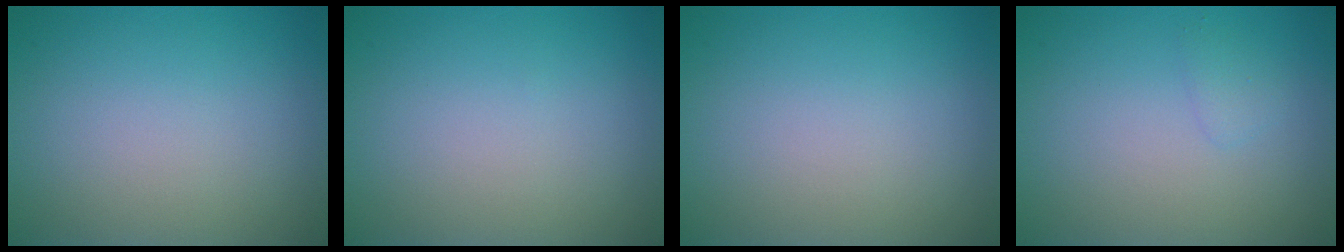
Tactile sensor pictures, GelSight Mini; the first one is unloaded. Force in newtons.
{"total": 0.0}
{"total": 0.0}
{"total": 0.8, "press": 0.8, "slide": 0.0}